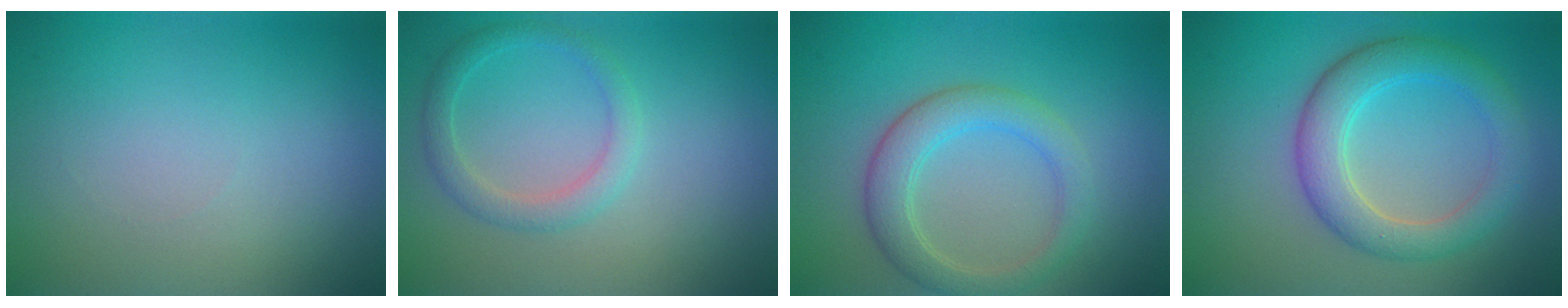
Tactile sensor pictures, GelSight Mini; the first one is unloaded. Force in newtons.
{"total": 2.2, "press": 2.2, "slide": 0.1}
{"total": 3.9, "press": 3.9, "slide": 0.1}
{"total": 5.0, "press": 5.0, "slide": 0.3}